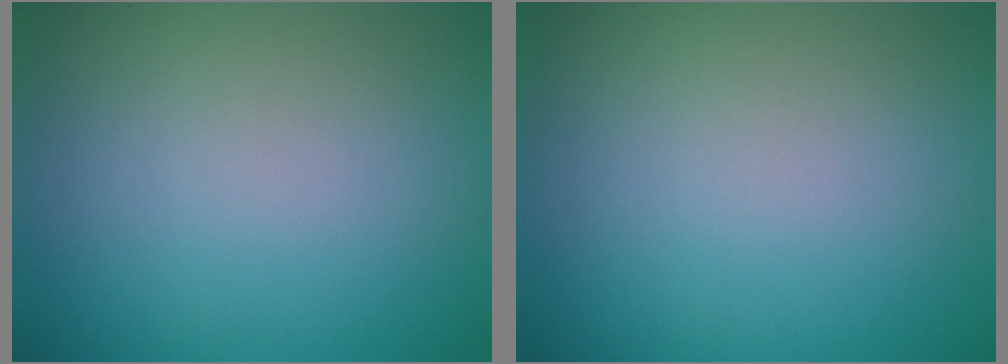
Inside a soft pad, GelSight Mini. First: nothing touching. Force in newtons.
{"total": 0.0}